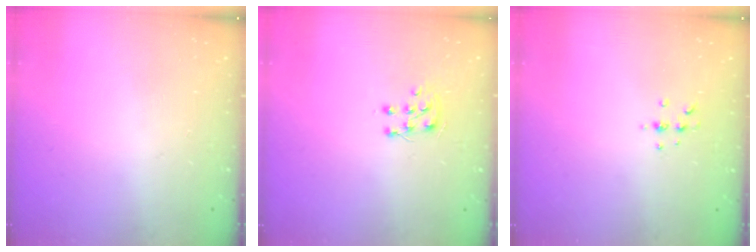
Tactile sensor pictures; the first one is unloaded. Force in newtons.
{"total": 6.8, "press": 6.7, "slide": 0.6}
{"total": 4.1, "press": 3.7, "slide": 1.7}